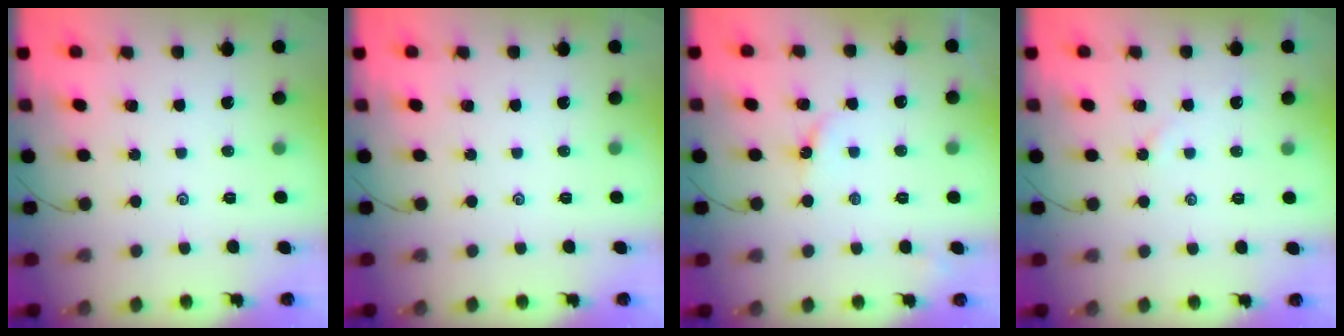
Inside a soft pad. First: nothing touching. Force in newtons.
{"total": 0.0}
{"total": 3.0, "press": 3.0, "slide": 0.4}
{"total": 4.2, "press": 4.2, "slide": 0.4}